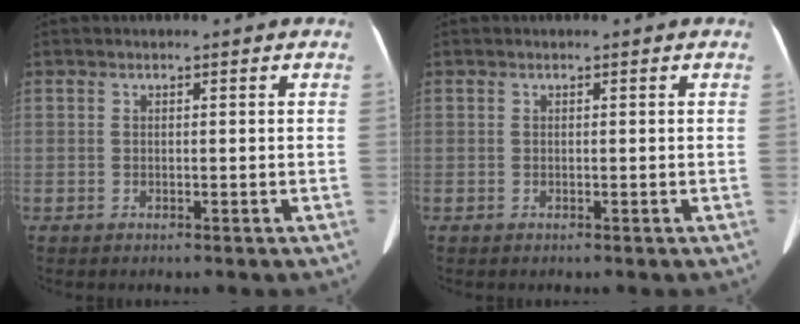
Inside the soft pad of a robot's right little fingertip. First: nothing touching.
{"total": 0.0}